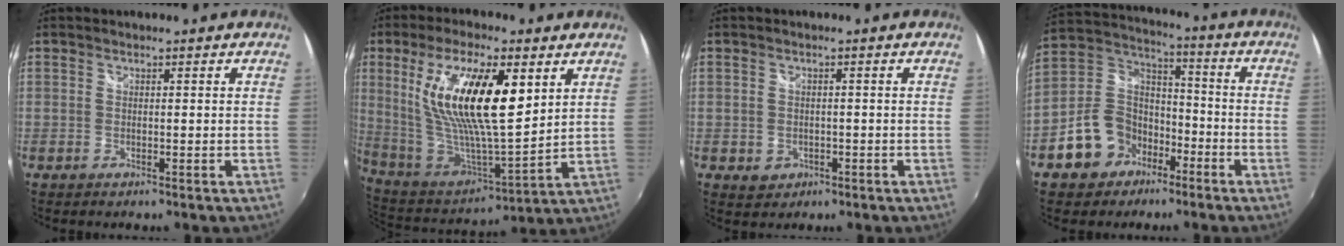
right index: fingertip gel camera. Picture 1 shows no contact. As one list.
[{"total": 21.8, "force": [7.6, 6.5, 19.4], "torque": [-0.365, 0.001, 0.148]}, {"total": 3.3, "force": [-1.1, 2.9, 1.2], "torque": [-0.030, -0.002, -0.011]}, {"total": 12.2, "force": [-6.8, 9.3, 4.2], "torque": [-0.105, 0.040, -0.110]}]